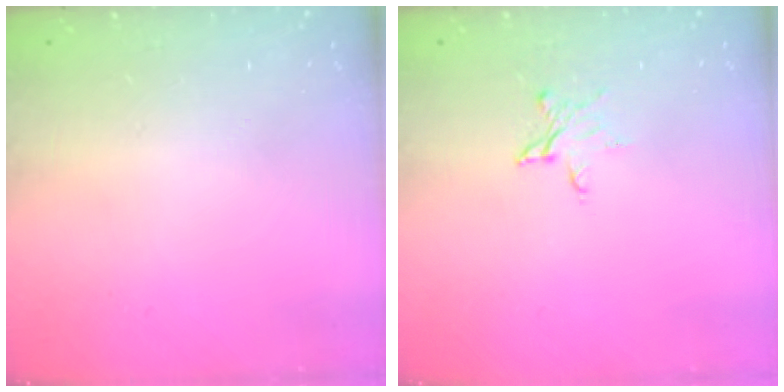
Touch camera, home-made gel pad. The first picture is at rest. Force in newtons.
{"total": 4.5, "press": 4.5, "slide": 0.3}